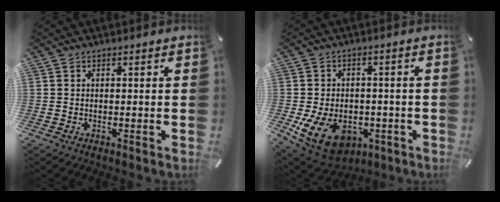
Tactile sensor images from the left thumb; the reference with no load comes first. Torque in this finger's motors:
{"motor_torque": [1.56, 2.70, 0.64, -0.33, 0.24]}